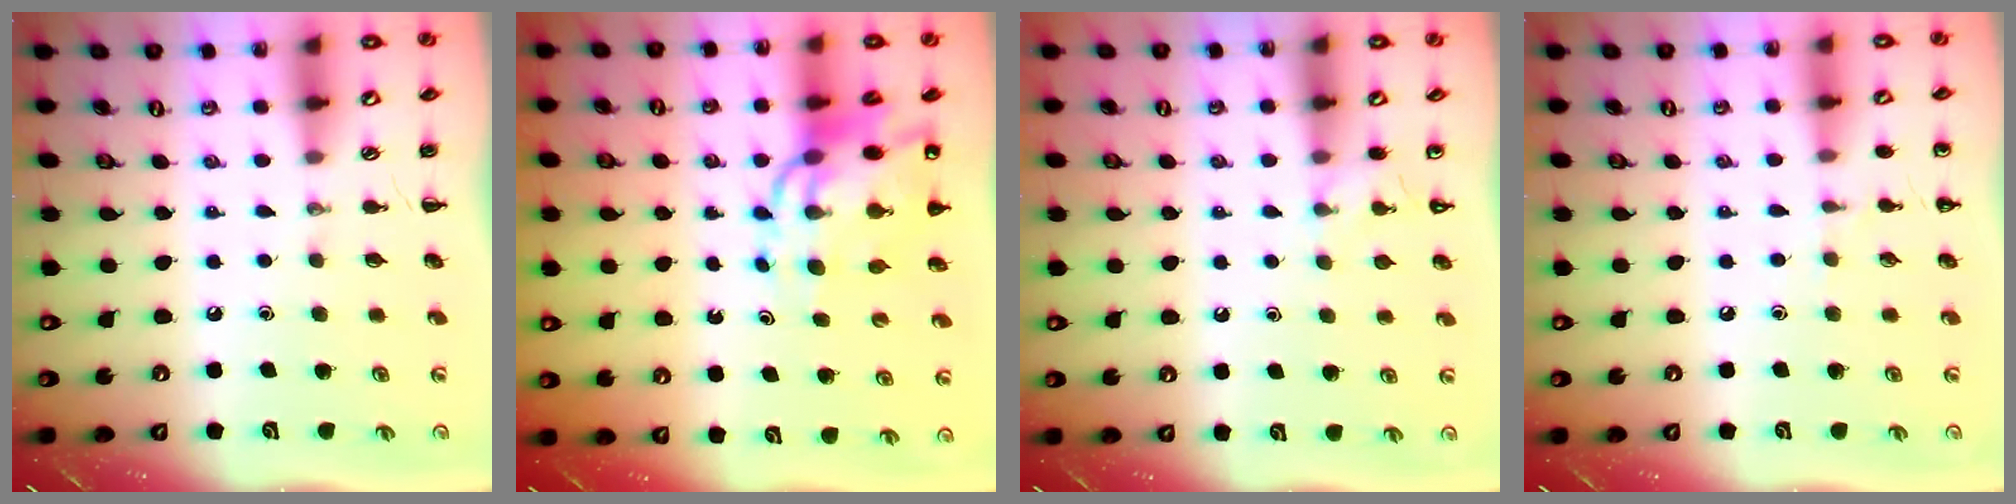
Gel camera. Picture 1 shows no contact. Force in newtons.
{"total": 13.3, "press": 12.7, "slide": 3.9}
{"total": 3.7, "press": 3.5, "slide": 1.4}
{"total": 4.4, "press": 4.2, "slide": 1.4}